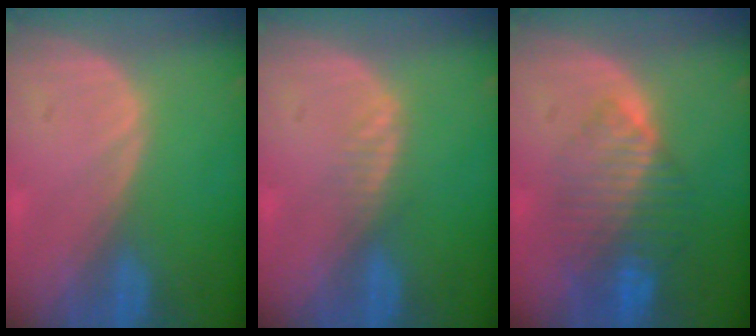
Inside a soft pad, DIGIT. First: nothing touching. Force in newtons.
{"total": 1.6, "press": 1.6, "slide": 0.1}
{"total": 8.4, "press": 7.3, "slide": 4.1}